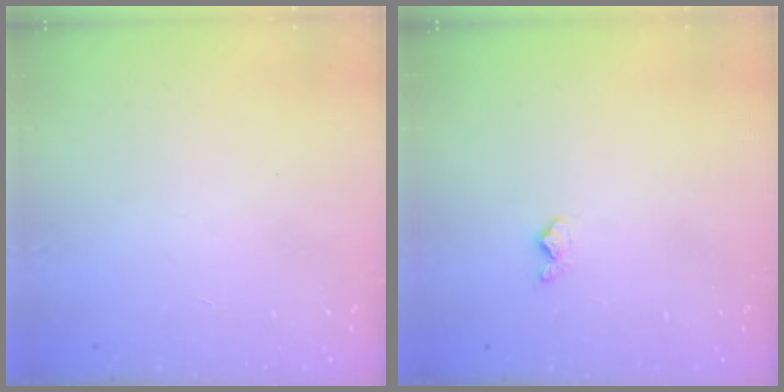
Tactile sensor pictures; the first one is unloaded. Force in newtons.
{"total": 4.5, "press": 4.4, "slide": 0.7}